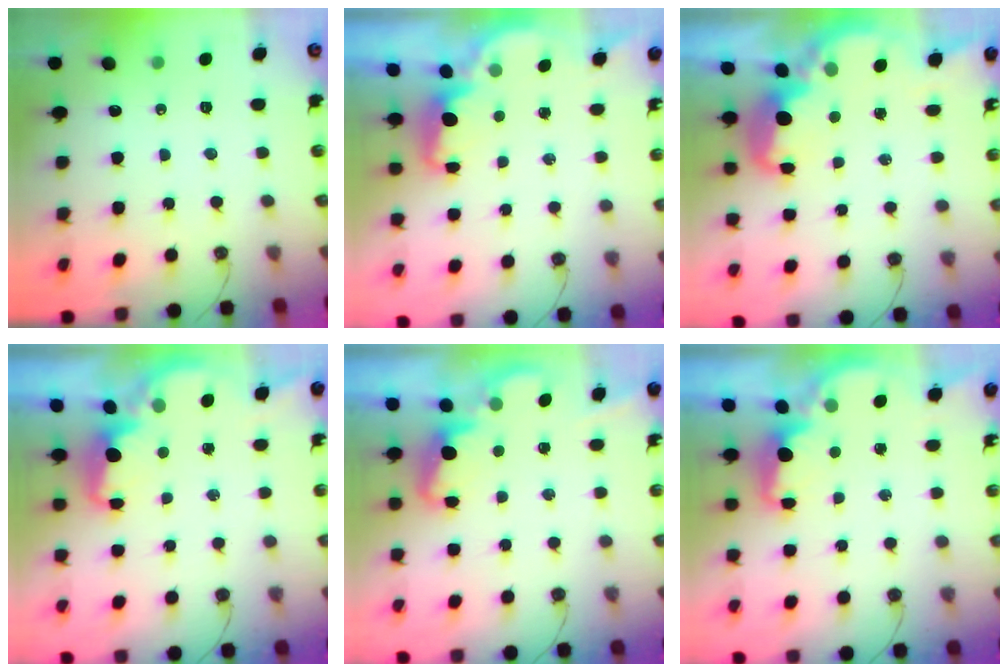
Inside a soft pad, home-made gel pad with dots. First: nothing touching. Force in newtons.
{"total": 1.8, "press": 1.7, "slide": 0.7}
{"total": 5.3, "press": 5.2, "slide": 0.5}
{"total": 2.3, "press": 2.1, "slide": 0.9}
{"total": 2.2, "press": 2.1, "slide": 0.5}
{"total": 2.1, "press": 2.0, "slide": 0.5}